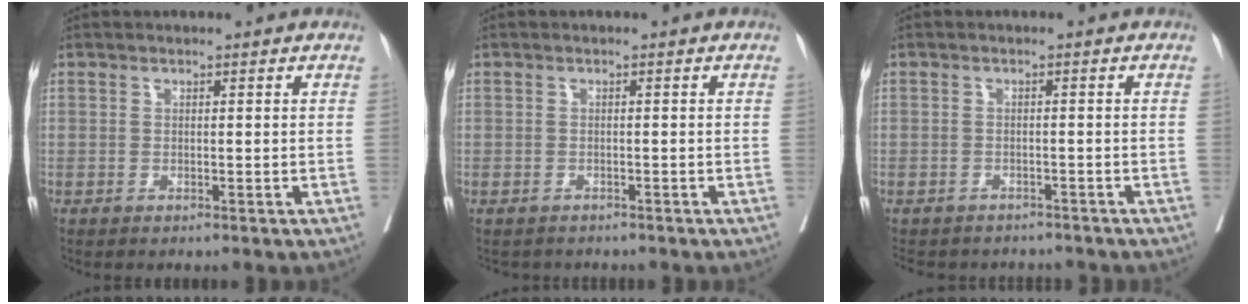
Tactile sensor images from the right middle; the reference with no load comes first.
{"total": 2.2, "force": [-1.9, 1.1, 0.1], "torque": [-0.009, -0.001, -0.028]}
{"total": 8.5, "force": [-7.6, 3.4, 1.6], "torque": [-0.028, 0.004, -0.092]}